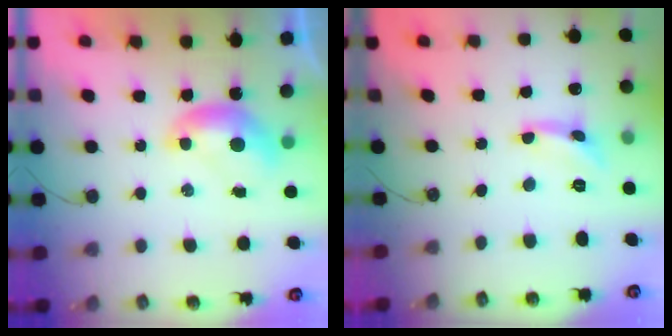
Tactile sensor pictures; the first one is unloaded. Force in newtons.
{"total": 1.1, "press": 1.0, "slide": 0.4}